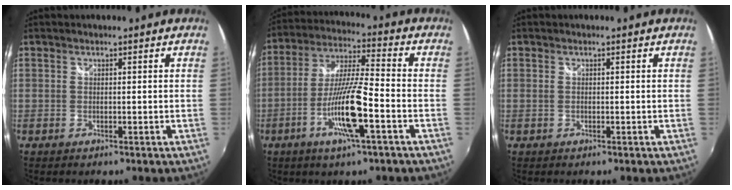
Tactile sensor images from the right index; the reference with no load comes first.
{"total": 12.7, "force": [-5.3, 0.9, 11.5], "torque": [-0.231, -0.007, -0.101]}
{"total": 0.5, "force": [-0.2, 0.4, 0.3], "torque": [-0.006, -0.001, -0.004]}